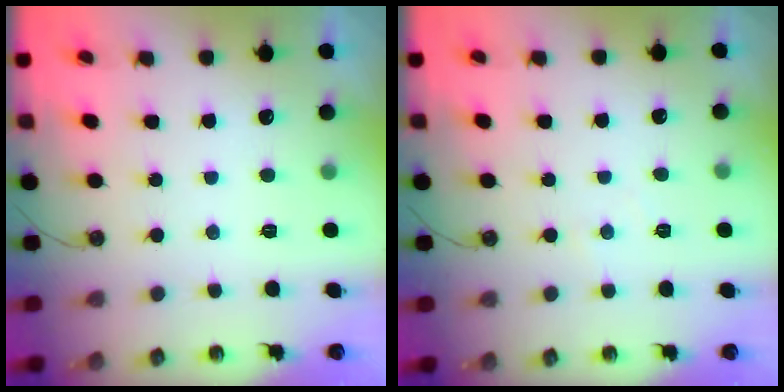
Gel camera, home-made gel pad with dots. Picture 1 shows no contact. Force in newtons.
{"total": 2.6, "press": 2.5, "slide": 0.5}